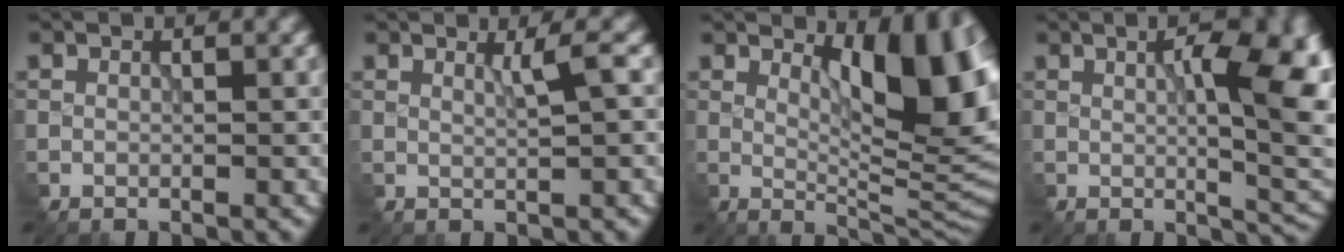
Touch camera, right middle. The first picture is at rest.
{"total": 1.5, "force": [0.6, 0.2, 1.3], "torque": [-0.020, 0.001, 0.010]}
{"total": 10.5, "force": [3.3, 4.0, 9.1], "torque": [-0.117, -0.007, 0.057]}
{"total": 9.9, "force": [1.1, 3.1, 9.3], "torque": [-0.115, 0.002, 0.024]}